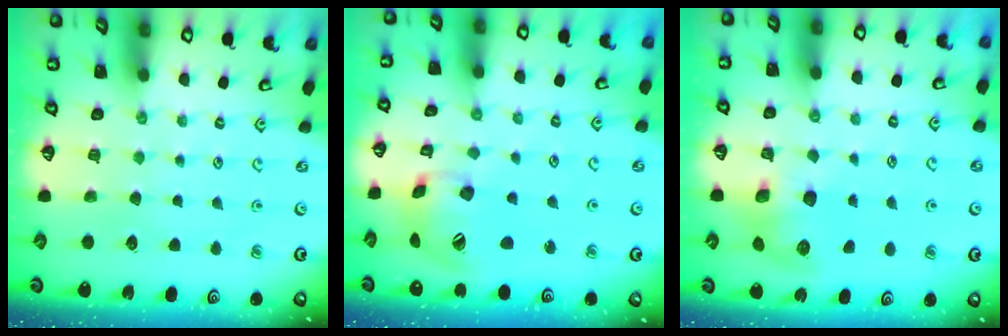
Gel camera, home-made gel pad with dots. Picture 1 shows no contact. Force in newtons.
{"total": 15.3, "press": 15.1, "slide": 2.4}
{"total": 7.5, "press": 7.5, "slide": 0.4}